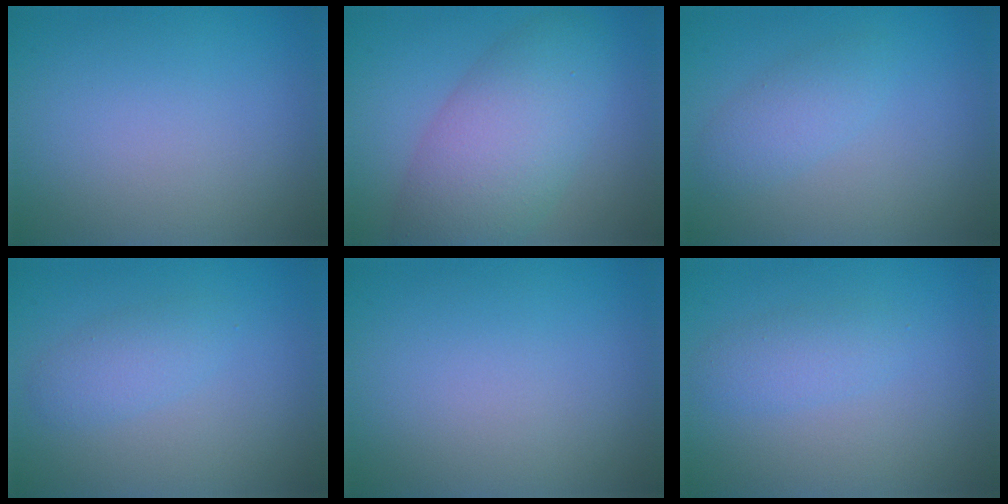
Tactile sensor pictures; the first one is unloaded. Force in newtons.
{"total": 7.3, "press": 7.3, "slide": 0.3}
{"total": 2.1, "press": 2.1, "slide": 0.1}
{"total": 2.0, "press": 2.0, "slide": 0.1}
{"total": 0.0}
{"total": 2.0, "press": 2.0, "slide": 0.1}